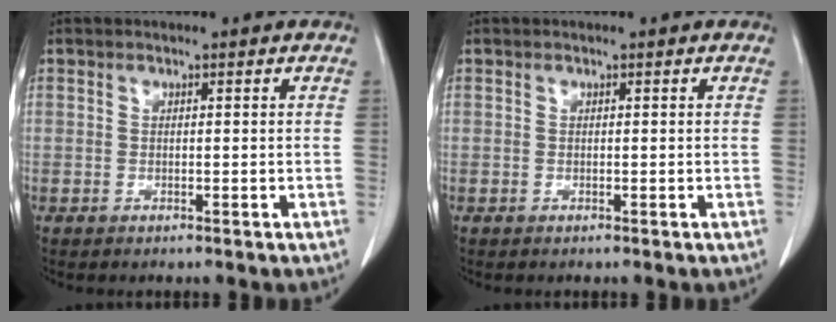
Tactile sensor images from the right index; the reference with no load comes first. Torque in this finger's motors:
{"motor_torque": [-0.03, 0.03, 0.00, 0.00]}